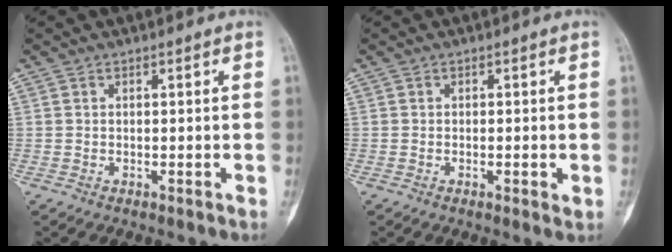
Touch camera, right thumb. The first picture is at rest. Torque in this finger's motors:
{"motor_torque": [-0.28, -0.02, -0.11, 0.13, -0.06]}